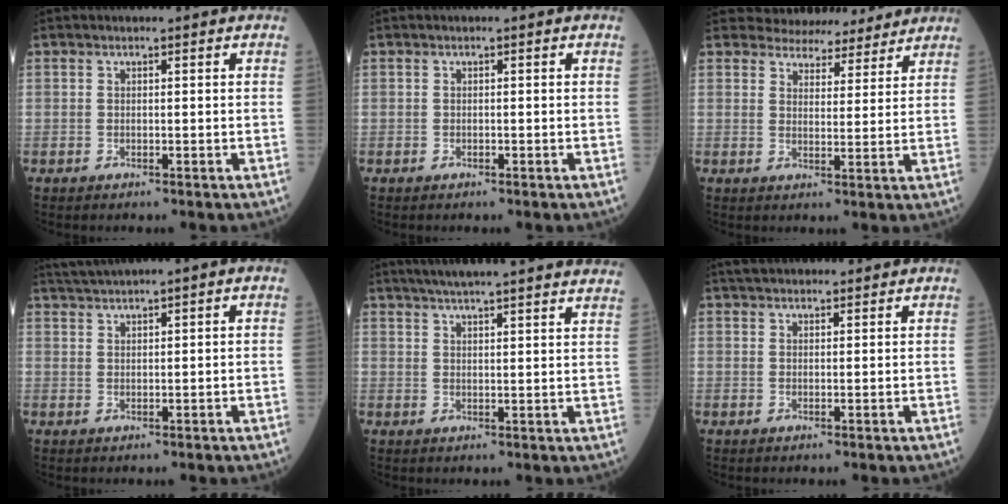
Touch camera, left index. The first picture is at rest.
{"total": 0.0}
{"total": 9.8, "force": [9.2, 3.2, 1.3], "torque": [-0.004, 0.010, 0.112]}
{"total": 3.1, "force": [2.5, -0.7, 1.7], "torque": [-0.044, 0.016, 0.056]}
{"total": 22.4, "force": [20.2, 0.7, 9.6], "torque": [-0.150, 0.004, 0.253]}
{"total": 6.5, "force": [5.8, 1.7, 2.5], "torque": [-0.032, 0.037, 0.090]}